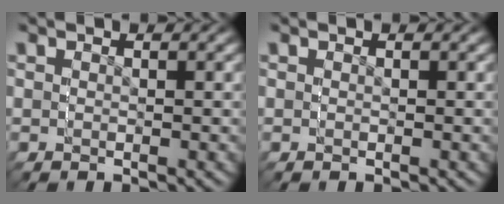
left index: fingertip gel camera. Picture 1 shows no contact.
{"total": 0.0}